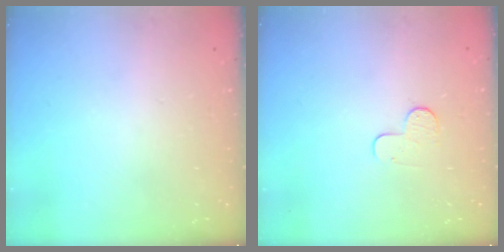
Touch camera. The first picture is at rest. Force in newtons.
{"total": 4.8, "press": 4.7, "slide": 0.5}